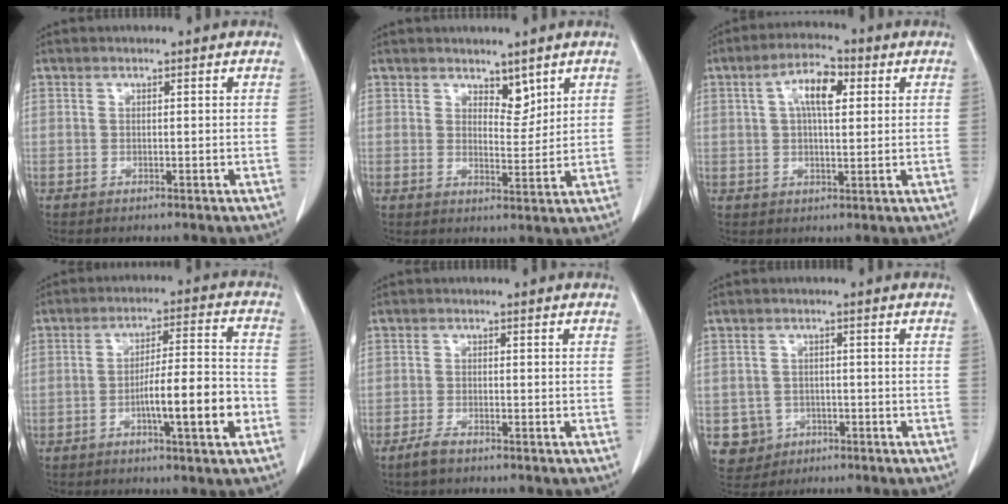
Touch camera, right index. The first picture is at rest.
{"total": 3.6, "force": [2.7, 1.7, 1.7], "torque": [-0.020, -0.009, 0.048]}
{"total": 7.2, "force": [2.2, 2.6, 6.3], "torque": [-0.118, 0.016, 0.035]}
{"total": 10.5, "force": [-3.7, 0.7, 9.8], "torque": [-0.154, 0.006, -0.059]}
{"total": 2.1, "force": [-1.7, 0.4, 1.2], "torque": [-0.032, -0.003, -0.032]}
{"total": 4.7, "force": [-1.5, 4.4, 0.0], "torque": [0.000, 0.011, -0.018]}